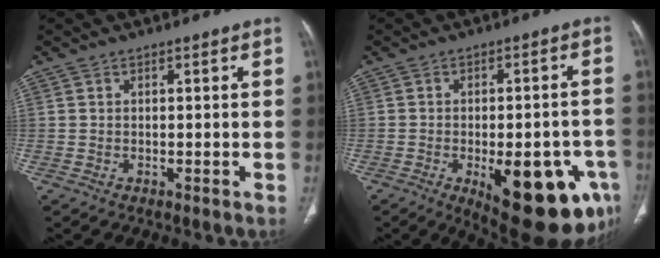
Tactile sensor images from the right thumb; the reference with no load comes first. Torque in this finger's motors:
{"motor_torque": [2.29, 2.72, 1.30, -1.34, 0.27]}